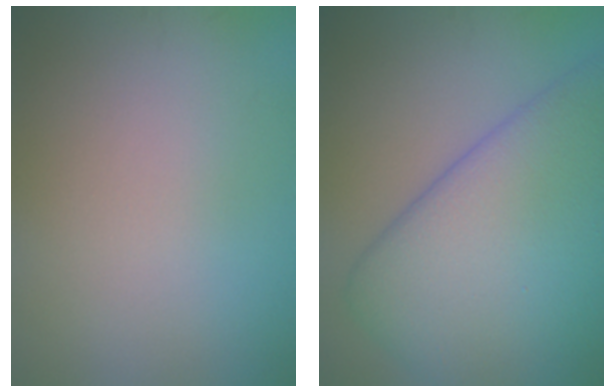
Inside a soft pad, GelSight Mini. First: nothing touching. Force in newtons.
{"total": 12.0, "press": 12.0, "slide": 0.5}